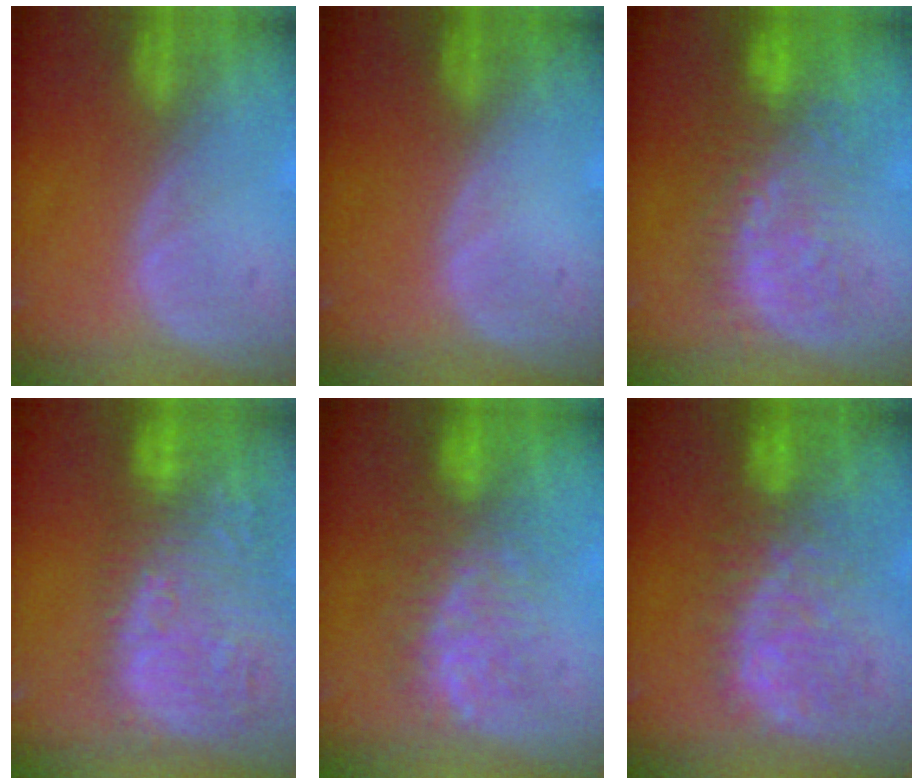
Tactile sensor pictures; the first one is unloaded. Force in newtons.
{"total": 0.0}
{"total": 9.6, "press": 9.1, "slide": 3.0}
{"total": 15.0, "press": 12.8, "slide": 7.8}
{"total": 7.8, "press": 7.6, "slide": 2.1}
{"total": 9.4, "press": 8.9, "slide": 3.0}